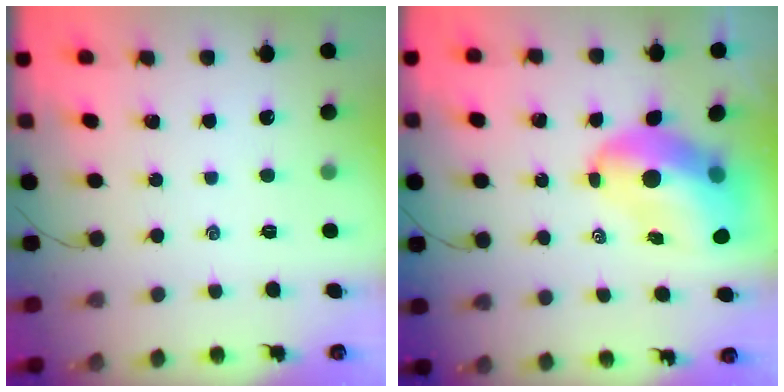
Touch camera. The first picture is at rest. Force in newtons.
{"total": 10.6, "press": 10.2, "slide": 3.1}